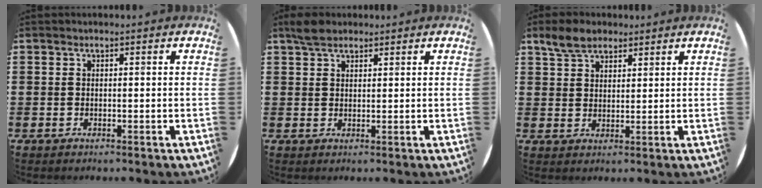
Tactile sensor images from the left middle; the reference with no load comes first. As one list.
[{"total": 2.9, "force": [2.5, 1.2, 1.1], "torque": [-0.018, 0.004, 0.045]}, {"total": 4.5, "force": [3.8, 2.1, 1.4], "torque": [-0.029, 0.000, 0.071]}]